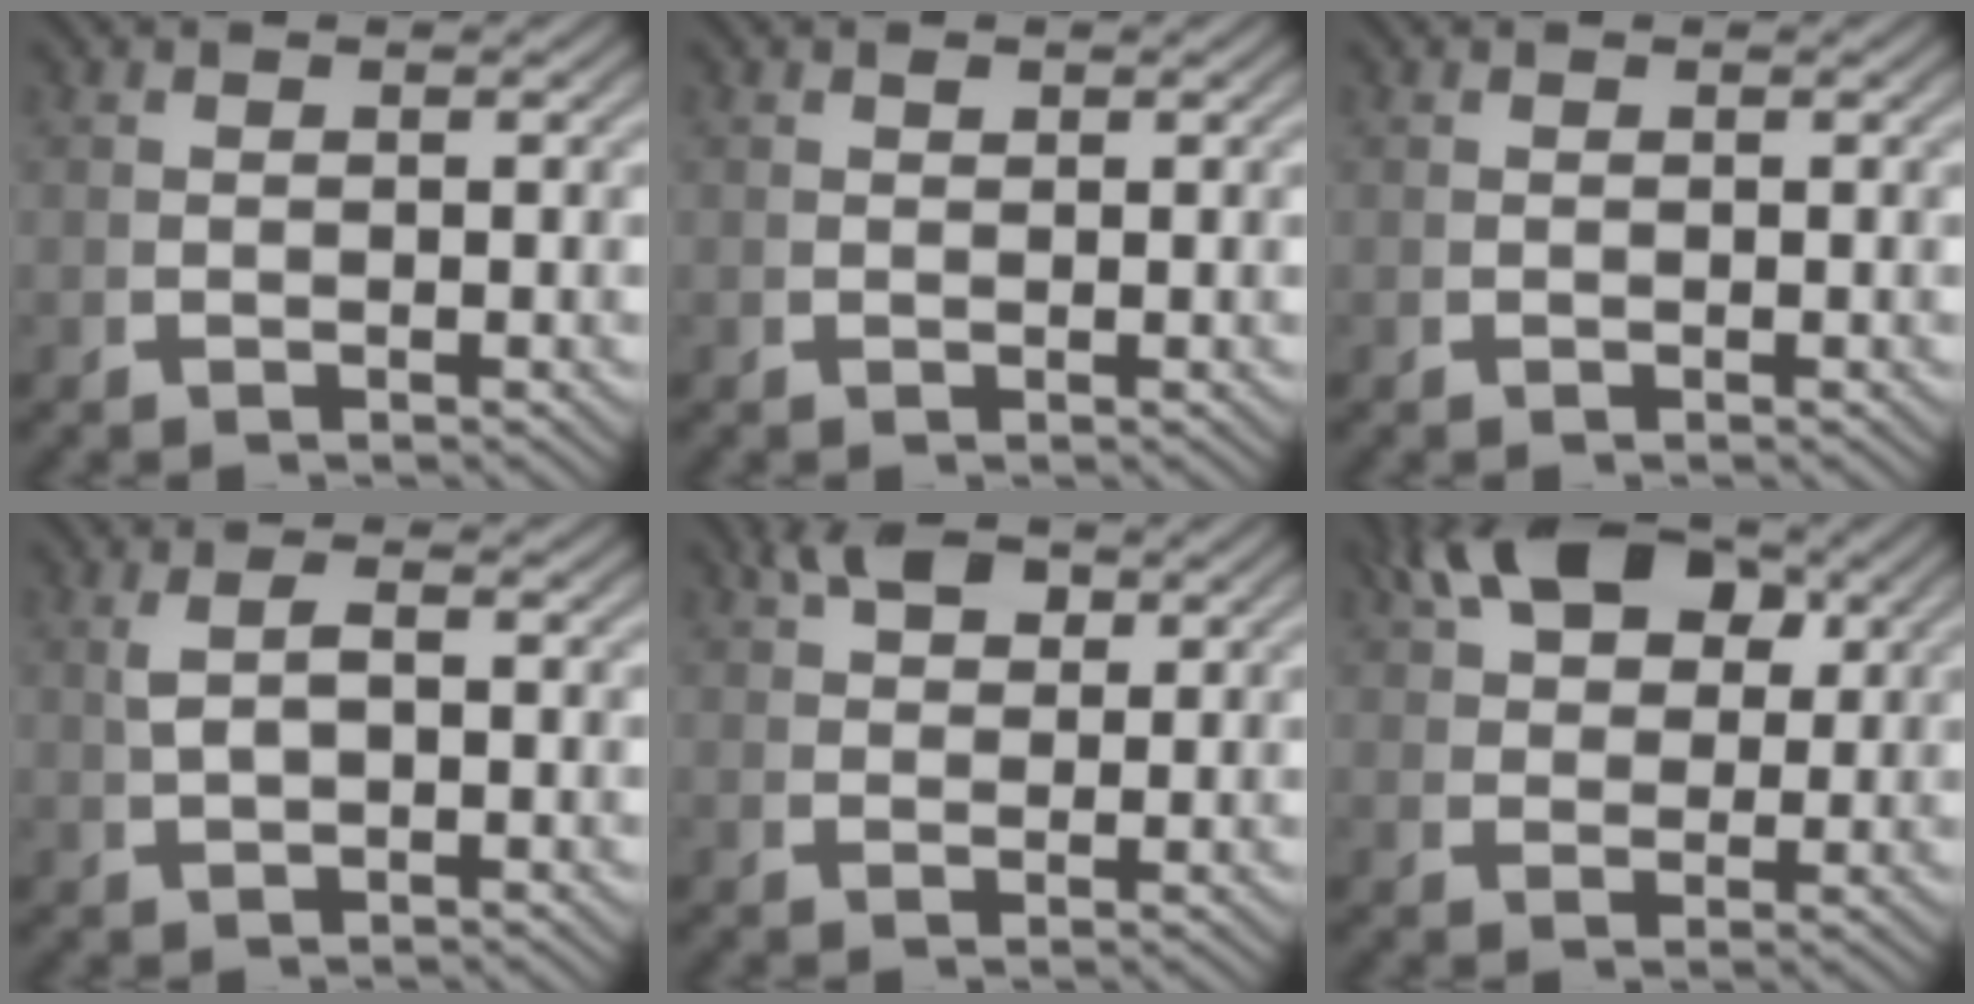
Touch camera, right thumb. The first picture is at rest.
{"total": 0.5, "force": [0.4, 0.3, 0.1], "torque": [0.001, -0.002, 0.011]}
{"total": 0.0}
{"total": 2.0, "force": [0.6, 0.5, 1.9], "torque": [-0.037, 0.005, 0.019]}
{"total": 3.6, "force": [2.6, 1.5, 2.0], "torque": [-0.026, 0.003, 0.051]}
{"total": 7.8, "force": [4.1, 4.4, 5.1], "torque": [-0.073, 0.001, 0.077]}